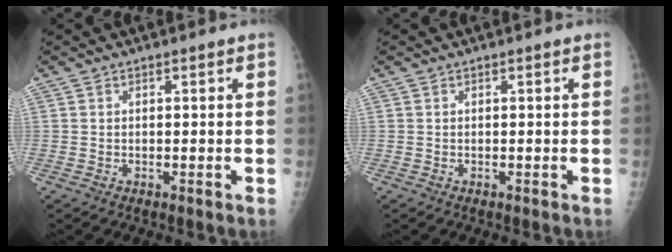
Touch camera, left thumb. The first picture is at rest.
{"total": 0.0}